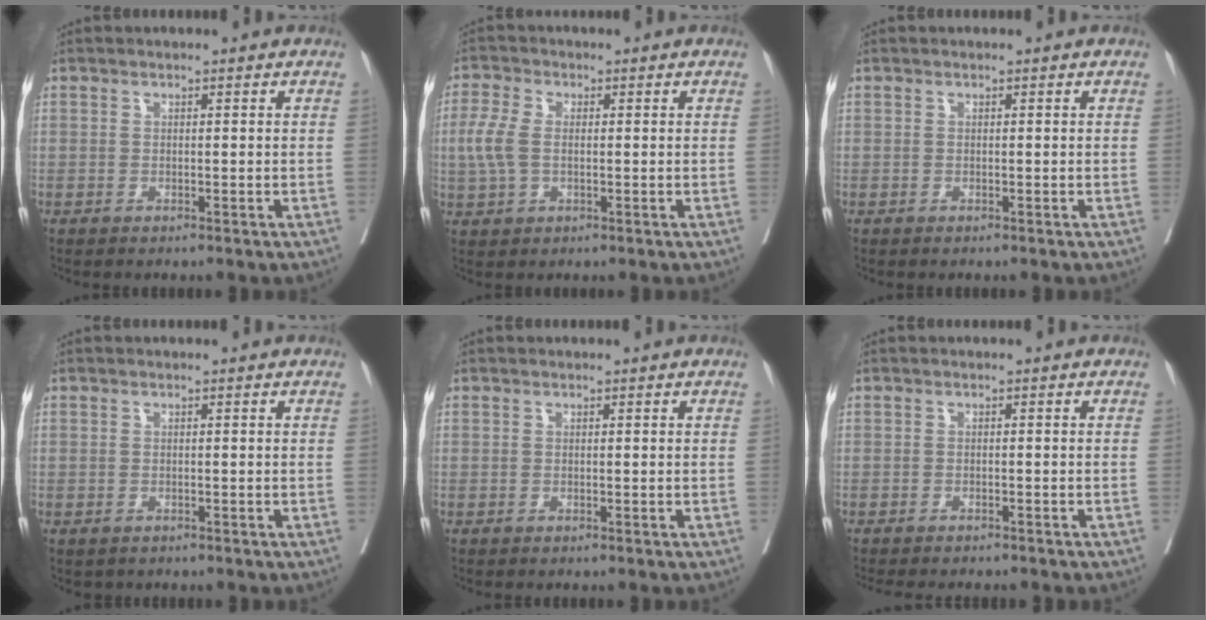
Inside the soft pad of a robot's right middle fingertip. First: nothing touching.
{"total": 4.9, "force": [0.0, 2.7, 4.1], "torque": [-0.120, 0.006, -0.003]}
{"total": 0.0}
{"total": 0.7, "force": [-0.5, 0.5, 0.1], "torque": [-0.009, 0.001, -0.003]}
{"total": 0.0}
{"total": 6.8, "force": [-6.1, 1.1, 2.8], "torque": [-0.026, -0.002, -0.081]}